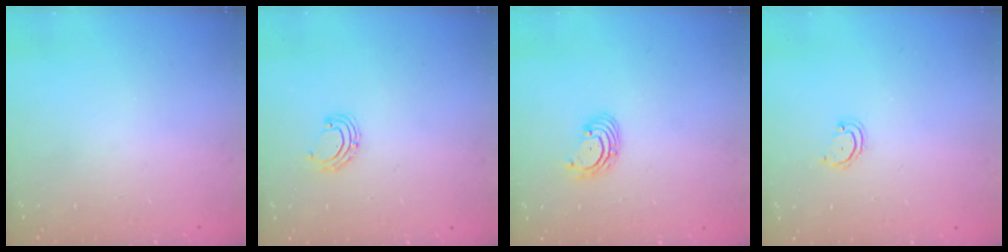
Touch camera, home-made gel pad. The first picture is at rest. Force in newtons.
{"total": 6.0, "press": 5.9, "slide": 1.1}
{"total": 2.9, "press": 2.9, "slide": 0.3}
{"total": 3.2, "press": 3.2, "slide": 0.2}